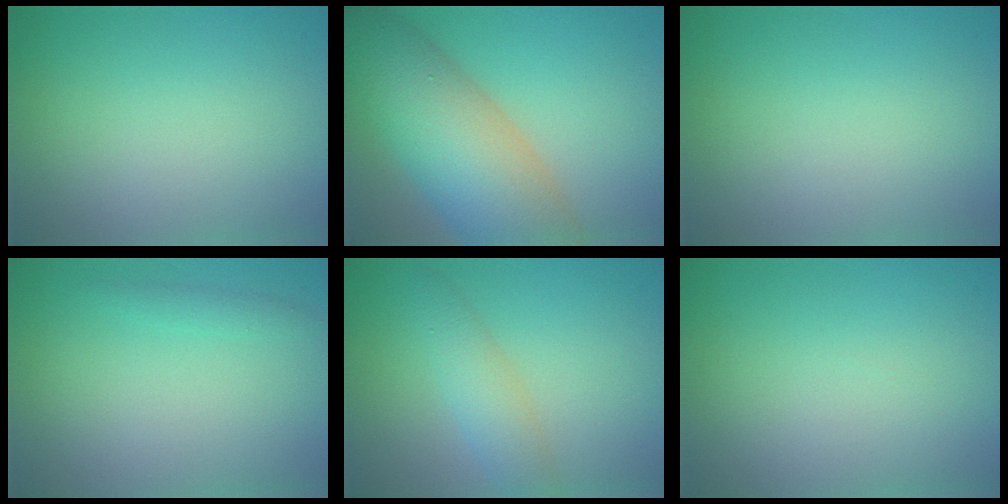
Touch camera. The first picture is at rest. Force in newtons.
{"total": 10.9, "press": 10.9, "slide": 0.4}
{"total": 0.0}
{"total": 0.9, "press": 0.9, "slide": 0.0}
{"total": 2.9, "press": 2.9, "slide": 0.0}
{"total": 0.0}